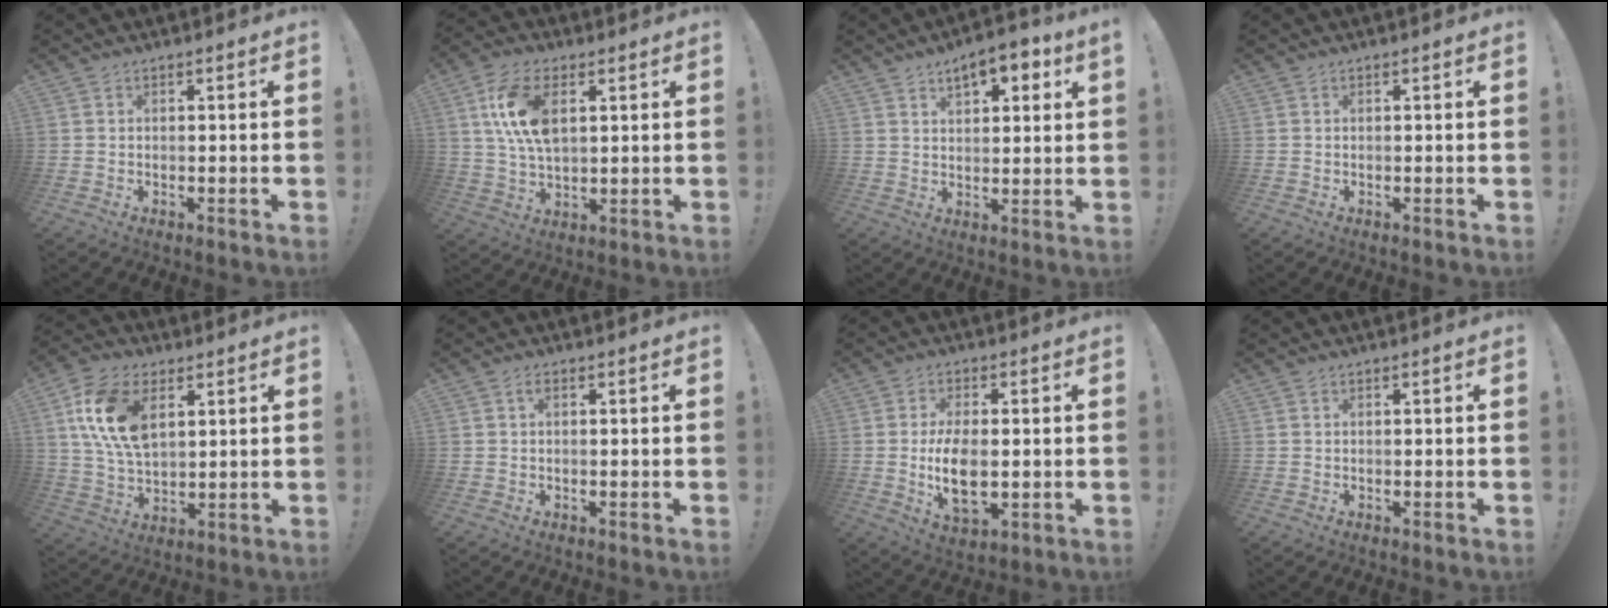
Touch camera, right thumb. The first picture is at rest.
{"total": 12.5, "force": [3.5, 6.7, 9.9], "torque": [-0.193, 0.000, 0.066]}
{"total": 7.4, "force": [4.6, 3.1, 4.9], "torque": [-0.063, -0.017, 0.076]}
{"total": 0.0}
{"total": 15.6, "force": [5.4, 9.5, 11.2], "torque": [-0.218, -0.009, 0.099]}
{"total": 1.3, "force": [0.0, 0.4, 1.2], "torque": [-0.025, 0.004, -0.003]}
{"total": 10.3, "force": [-1.0, 5.5, 8.7], "torque": [-0.153, -0.010, -0.018]}
{"total": 0.0}